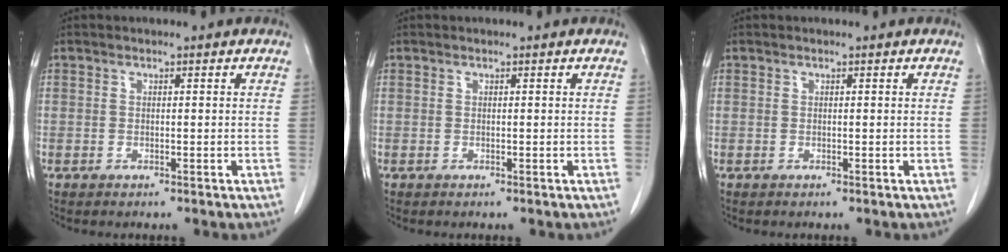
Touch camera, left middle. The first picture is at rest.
{"total": 0.0}
{"total": 0.0}